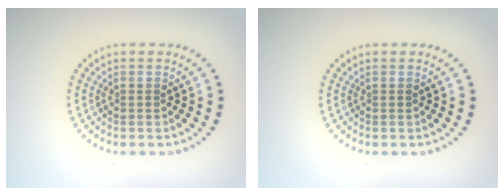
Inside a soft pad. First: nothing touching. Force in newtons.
{"total": 0.0}